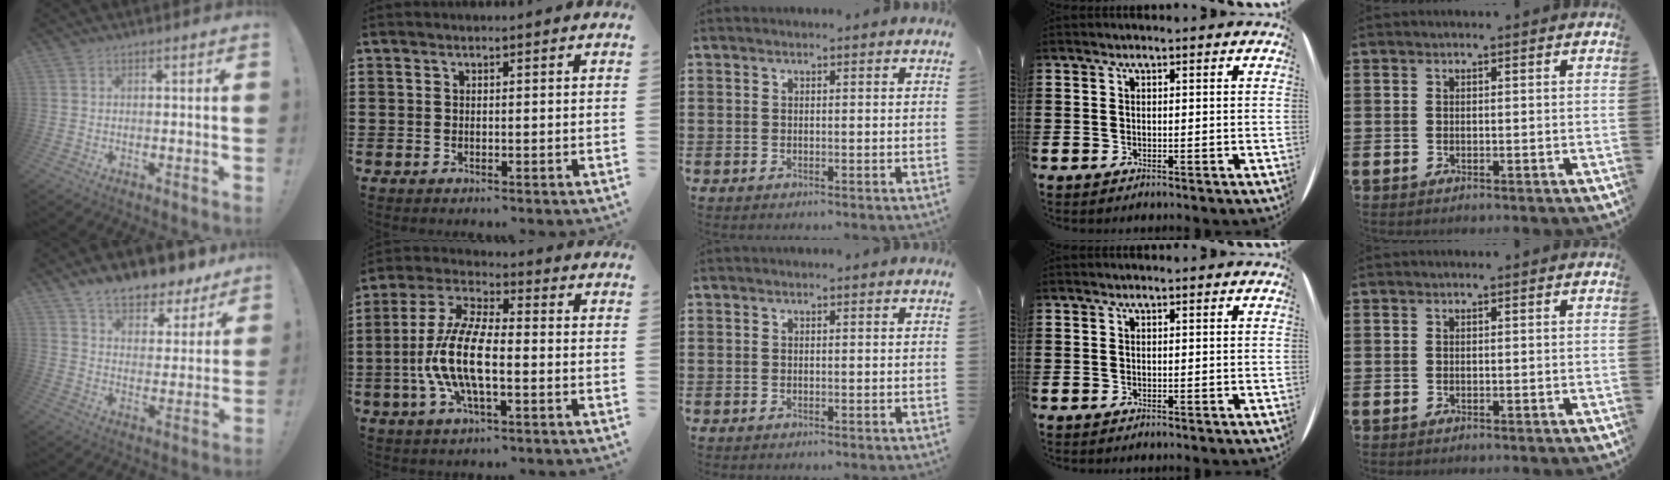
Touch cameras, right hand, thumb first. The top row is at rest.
{"thumb": {"total": 10.1, "force": [8.7, 4.0, 3.4], "torque": [-0.064, -0.067, 0.157]}, "index": {"total": 10.6, "force": [-2.5, 3.6, 9.6], "torque": [-0.232, -0.015, -0.054]}}